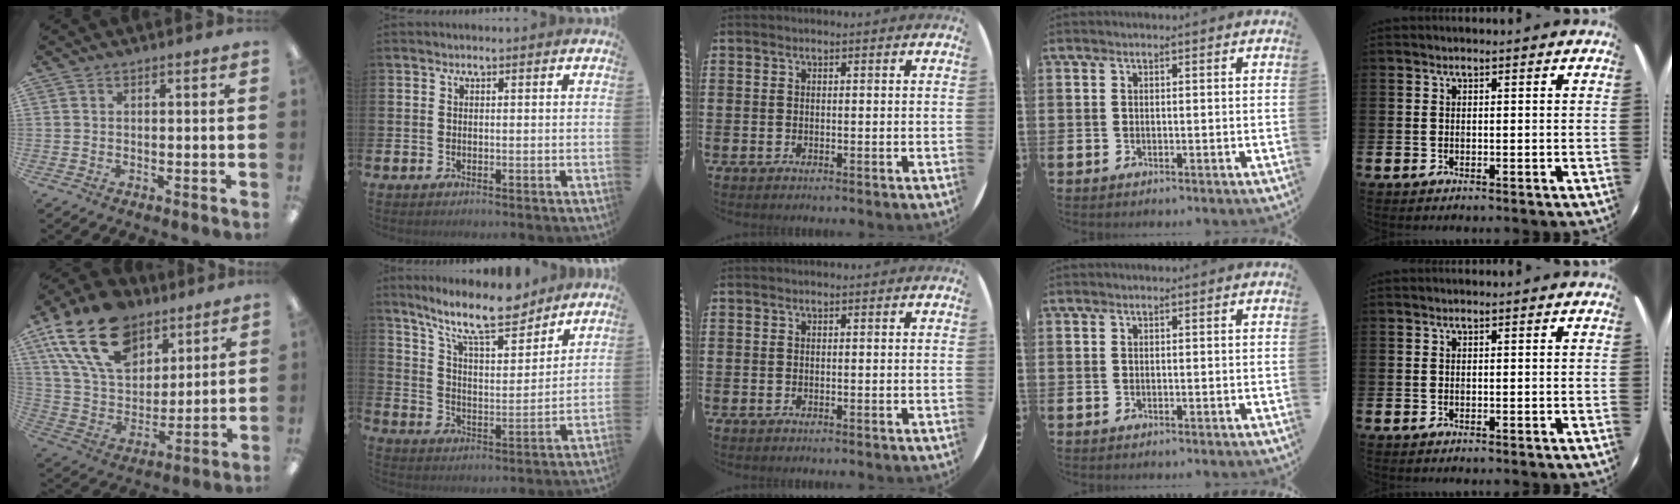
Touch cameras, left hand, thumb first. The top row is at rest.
{"thumb": {"total": 21.7, "force": [12.8, 13.0, 11.7], "torque": [-0.230, -0.050, 0.236]}, "index": {"total": 12.2, "force": [10.2, 2.9, 5.9], "torque": [-0.129, -0.051, 0.181]}}